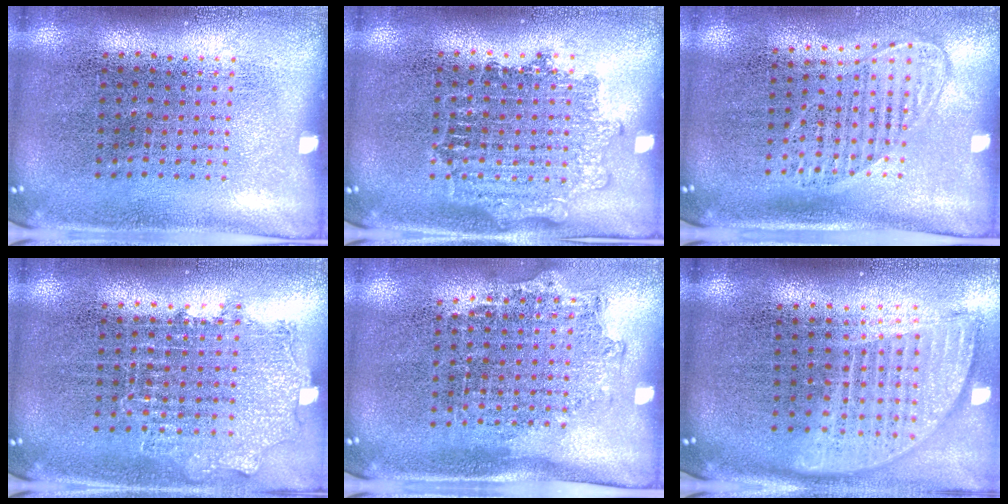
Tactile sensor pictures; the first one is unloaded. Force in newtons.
{"total": 1.1, "press": 1.1, "slide": 0.1}
{"total": 1.5, "press": 1.2, "slide": 0.8}
{"total": 1.0, "press": 1.0, "slide": 0.2}
{"total": 1.2, "press": 0.9, "slide": 0.8}
{"total": 1.8, "press": 1.5, "slide": 1.0}